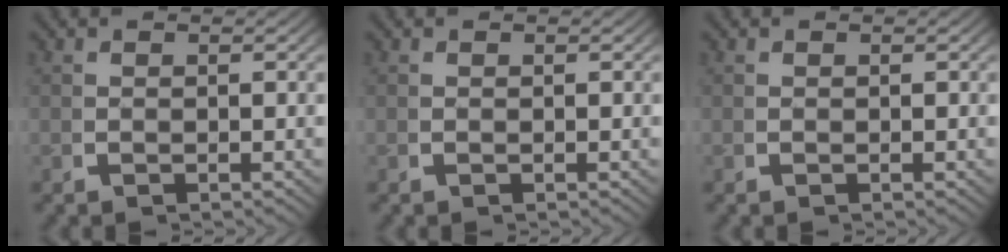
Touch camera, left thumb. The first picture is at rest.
{"total": 0.0}
{"total": 0.0}